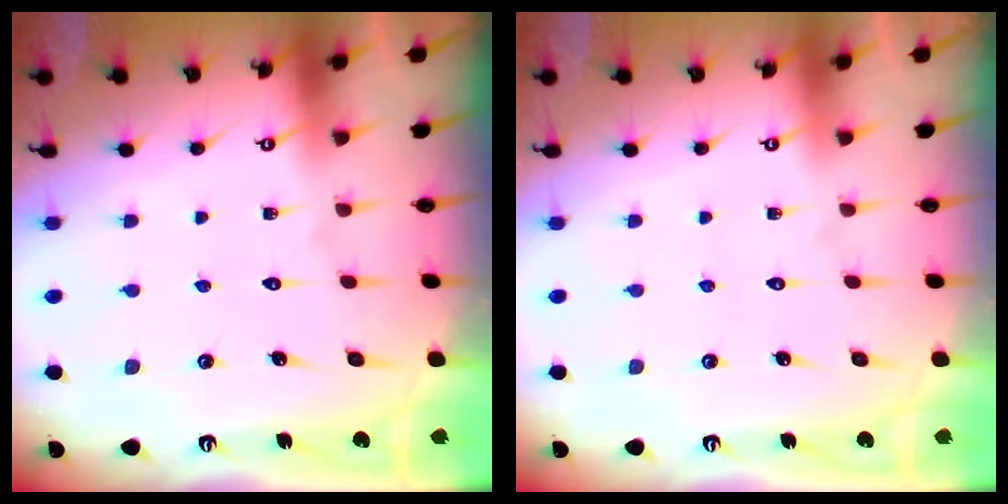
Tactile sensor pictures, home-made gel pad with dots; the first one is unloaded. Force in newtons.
{"total": 0.0}